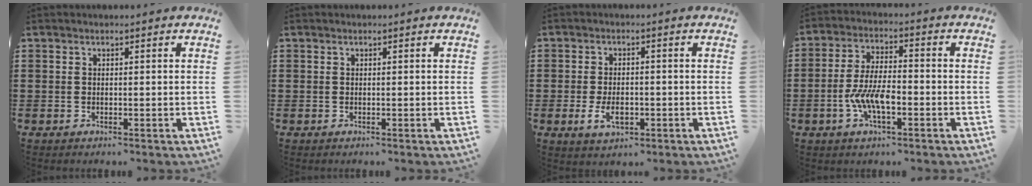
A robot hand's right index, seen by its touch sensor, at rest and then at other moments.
{"total": 0.0}
{"total": 4.2, "force": [-1.1, 2.4, 3.3], "torque": [-0.071, -0.001, -0.023]}
{"total": 7.5, "force": [-2.7, 2.9, 6.3], "torque": [-0.147, -0.007, -0.058]}